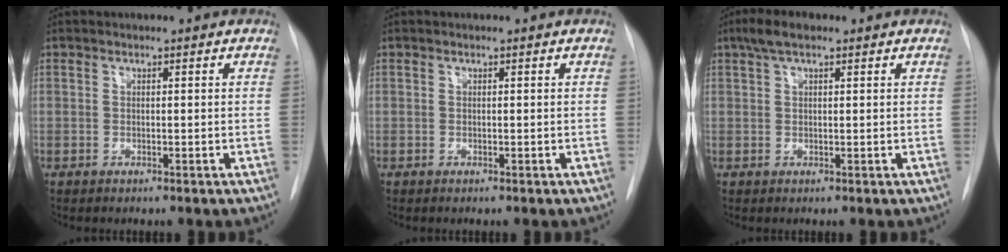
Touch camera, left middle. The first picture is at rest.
{"total": 0.0}
{"total": 3.9, "force": [2.4, 1.2, 2.7], "torque": [-0.061, 0.018, 0.044]}